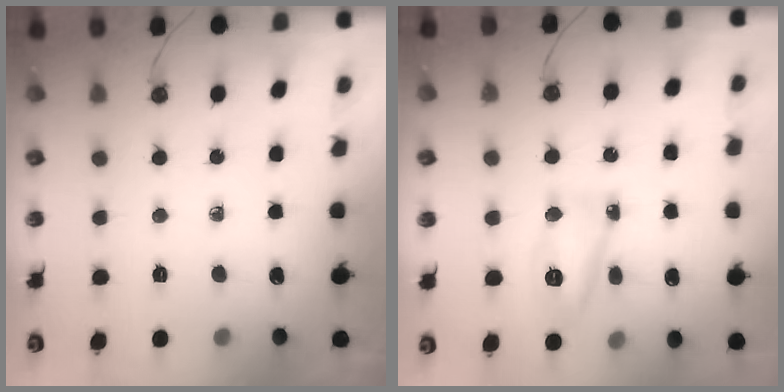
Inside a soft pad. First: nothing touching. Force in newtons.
{"total": 12.0, "press": 11.9, "slide": 1.3}